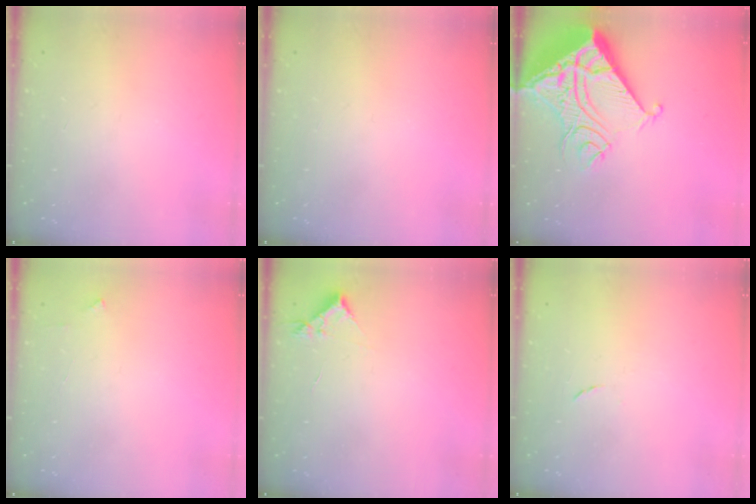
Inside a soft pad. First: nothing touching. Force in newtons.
{"total": 0.0}
{"total": 19.5, "press": 19.4, "slide": 2.7}
{"total": 2.6, "press": 2.6, "slide": 0.2}
{"total": 4.1, "press": 4.1, "slide": 0.5}
{"total": 4.2, "press": 4.2, "slide": 0.5}